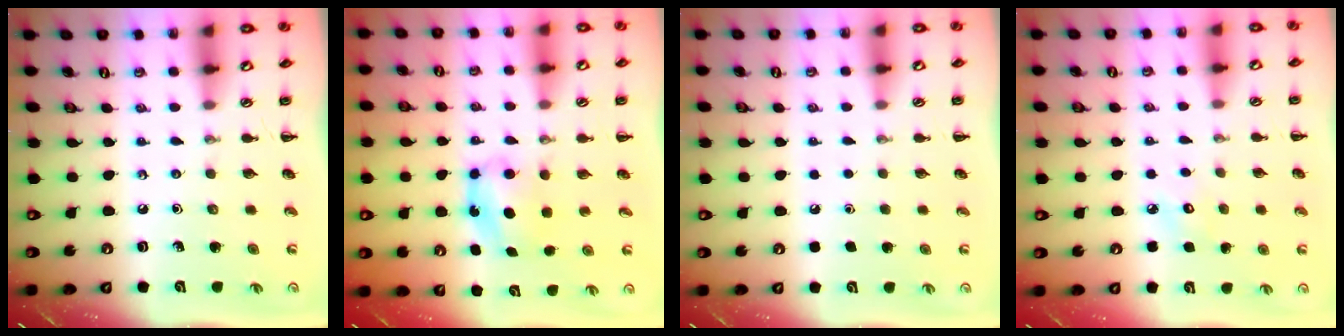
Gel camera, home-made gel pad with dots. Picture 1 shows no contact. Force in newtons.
{"total": 5.6, "press": 5.5, "slide": 0.9}
{"total": 1.6, "press": 1.5, "slide": 0.1}
{"total": 3.9, "press": 3.8, "slide": 1.0}